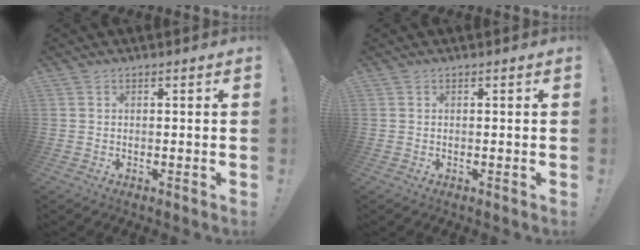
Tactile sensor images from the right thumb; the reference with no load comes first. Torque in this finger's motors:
{"motor_torque": [0.00, 0.00, 0.00, 0.00, 0.00]}